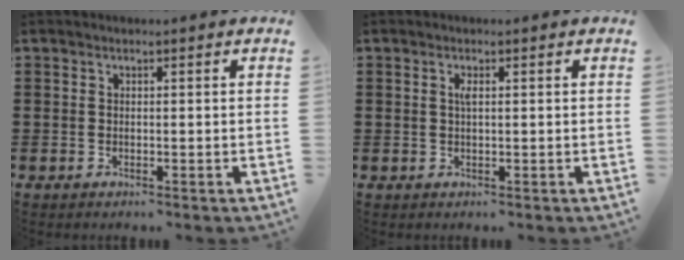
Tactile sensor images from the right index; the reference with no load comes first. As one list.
[{"total": 1.2, "force": [0.3, 0.3, 1.1], "torque": [-0.023, 0.003, 0.005]}]